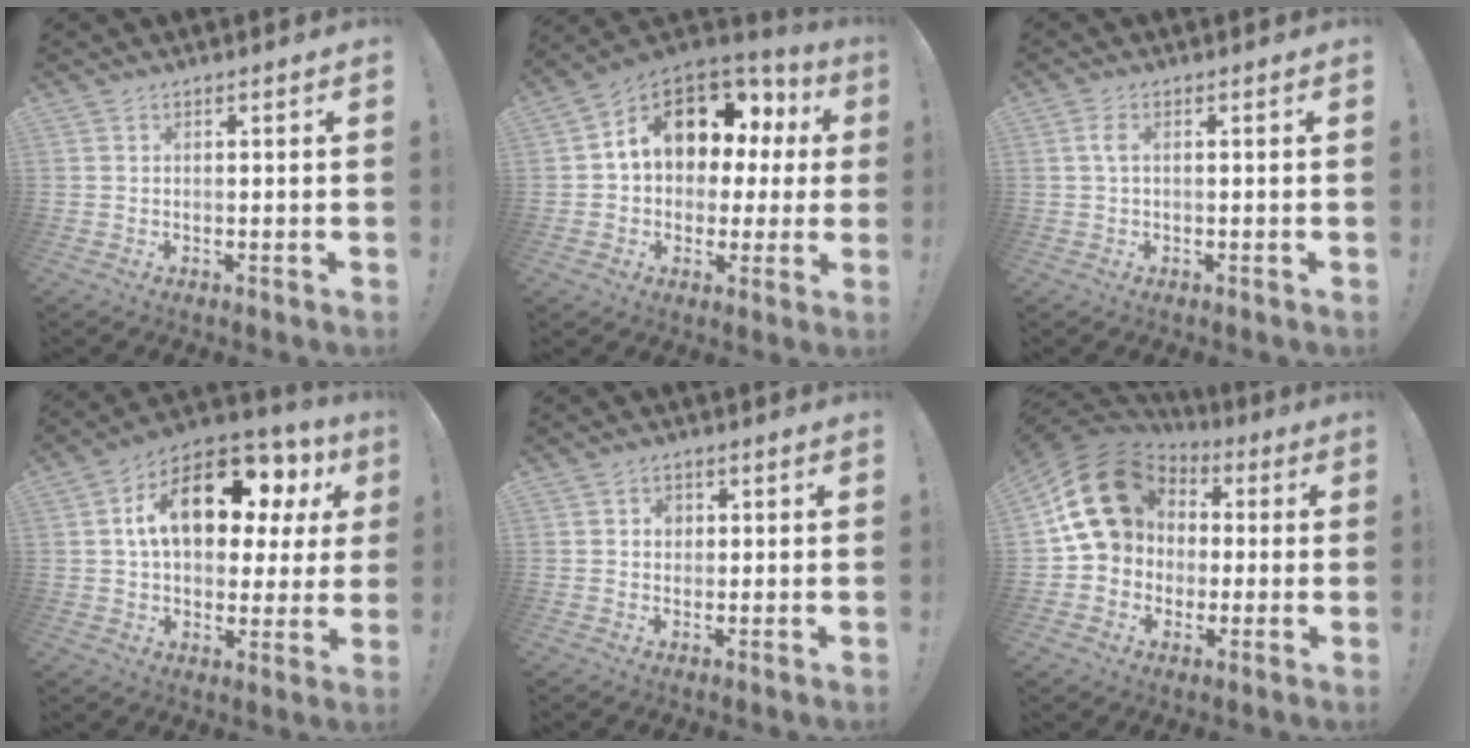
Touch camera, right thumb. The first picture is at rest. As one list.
[{"total": 14.0, "force": [5.6, 9.7, 8.5], "torque": [-0.126, -0.030, 0.105]}, {"total": 2.7, "force": [0.3, 1.3, 2.3], "torque": [-0.045, 0.008, 0.006]}, {"total": 19.6, "force": [7.7, 10.0, 15.0], "torque": [-0.235, -0.030, 0.129]}, {"total": 2.5, "force": [0.5, 2.2, 1.2], "torque": [-0.008, -0.003, 0.006]}, {"total": 19.5, "force": [4.6, 15.6, 10.8], "torque": [-0.157, 0.001, 0.100]}]